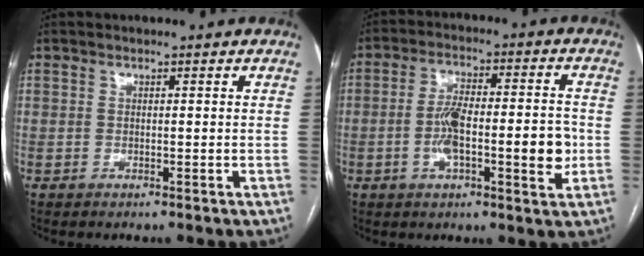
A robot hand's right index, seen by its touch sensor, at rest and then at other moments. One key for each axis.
{"total": 11.5, "fx": -2.0, "fy": 3.1, "fz": 10.9, "tx": -0.182, "ty": 0.017, "tz": -0.027}